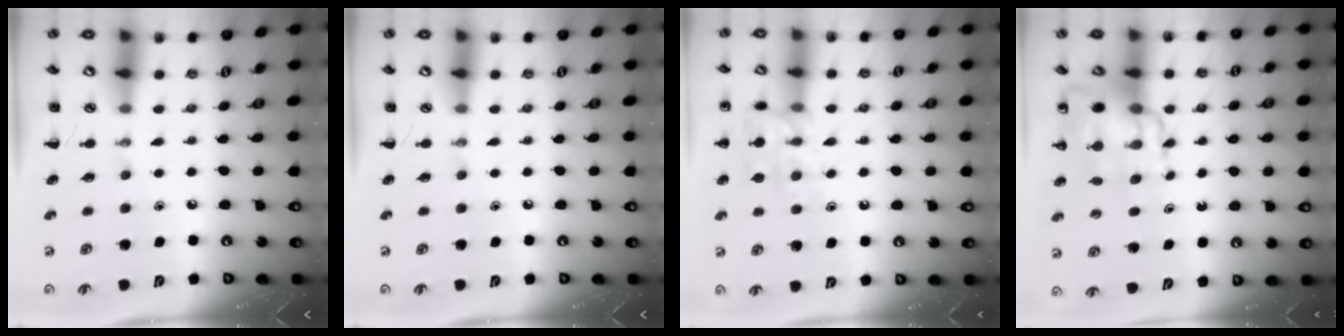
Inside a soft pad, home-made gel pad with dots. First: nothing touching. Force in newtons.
{"total": 0.0}
{"total": 12.0, "press": 11.9, "slide": 0.5}
{"total": 10.7, "press": 10.3, "slide": 3.1}